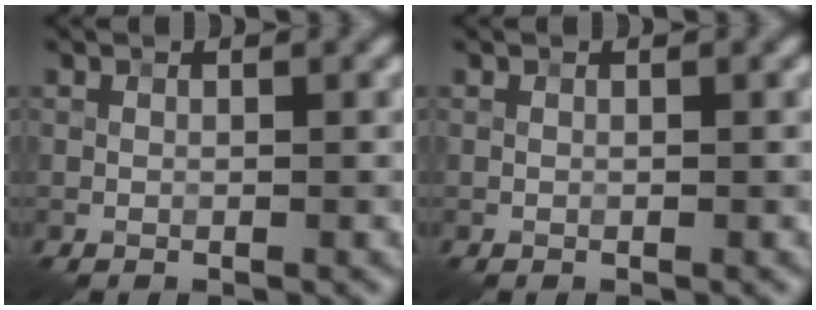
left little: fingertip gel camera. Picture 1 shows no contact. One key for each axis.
{"total": 0.0}